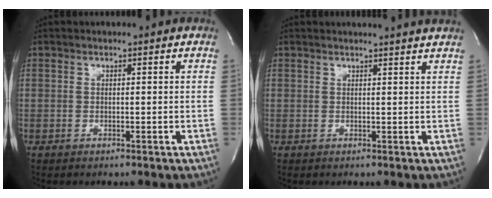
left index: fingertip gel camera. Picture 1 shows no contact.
{"total": 4.9, "force": [4.7, -0.6, 1.2], "torque": [-0.011, 0.002, 0.038]}